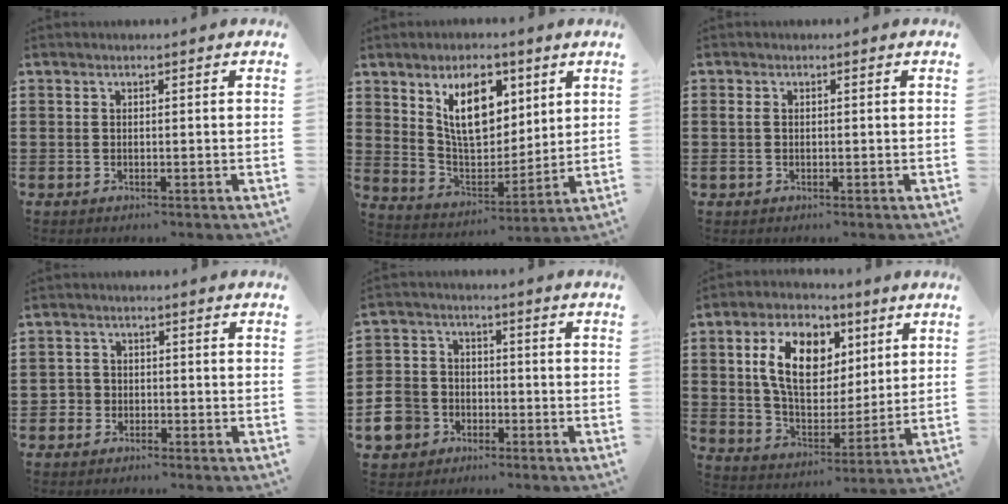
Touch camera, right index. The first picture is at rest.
{"total": 10.8, "force": [5.4, 5.7, 7.5], "torque": [-0.142, 0.000, 0.099]}
{"total": 0.8, "force": [-0.2, 0.6, 0.5], "torque": [-0.012, 0.004, -0.005]}
{"total": 2.0, "force": [-1.4, 1.5, 0.0], "torque": [-0.009, 0.002, -0.032]}
{"total": 7.9, "force": [-4.1, 6.2, 2.7], "torque": [-0.101, 0.017, -0.087]}
{"total": 12.1, "force": [4.3, 7.4, 8.5], "torque": [-0.171, 0.012, 0.077]}